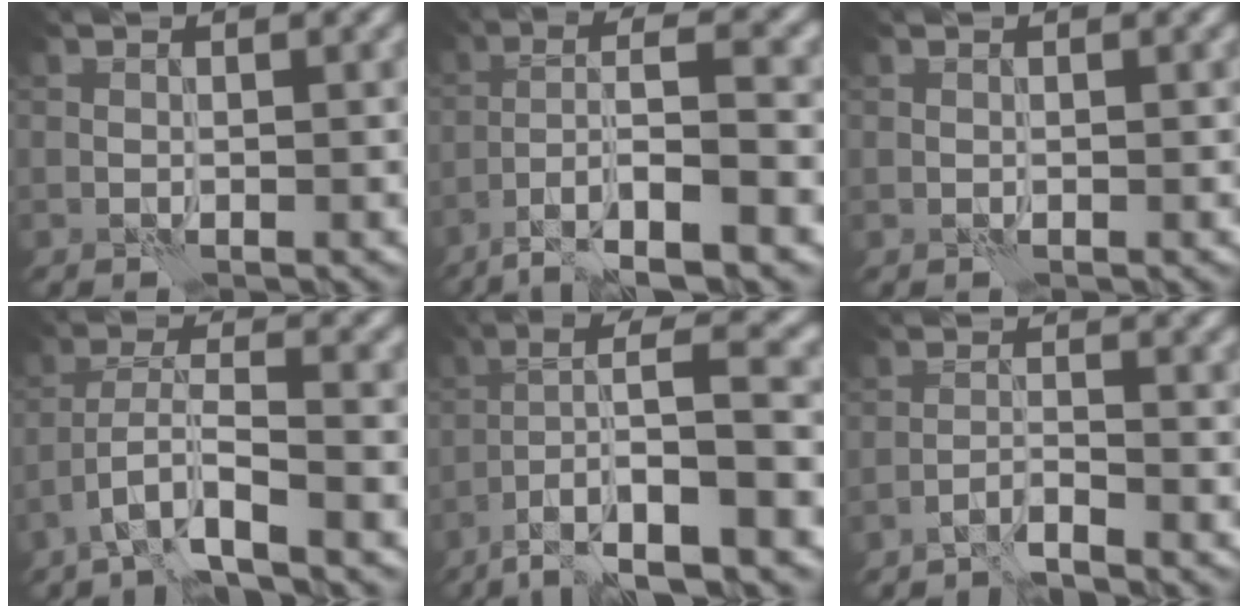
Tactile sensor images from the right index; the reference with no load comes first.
{"total": 8.5, "force": [-4.4, 1.9, 7.1], "torque": [-0.127, 0.007, -0.080]}
{"total": 0.0}
{"total": 5.5, "force": [-3.7, 1.1, 3.9], "torque": [-0.071, 0.006, -0.076]}
{"total": 11.1, "force": [-4.9, 2.4, 9.6], "torque": [-0.168, 0.017, -0.082]}
{"total": 2.1, "force": [-1.9, 0.0, 1.0], "torque": [-0.015, 0.007, -0.043]}